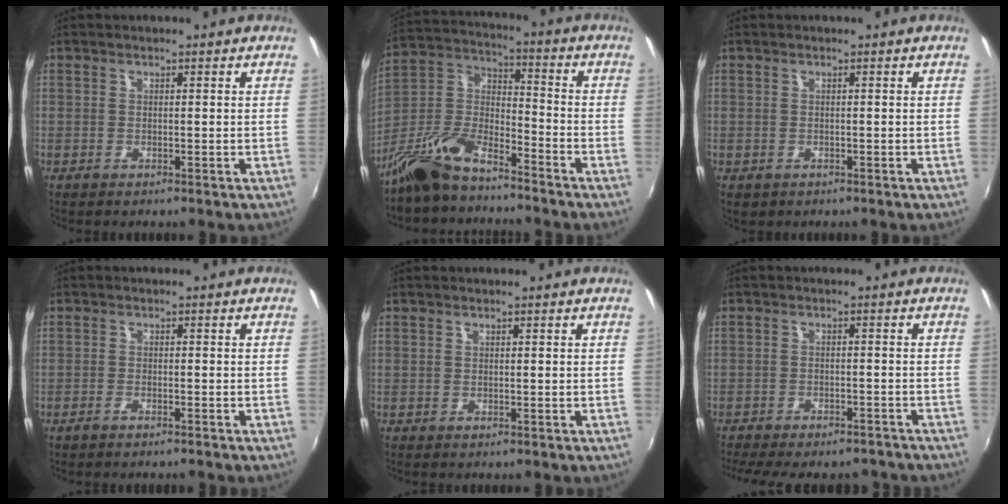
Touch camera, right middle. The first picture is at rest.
{"total": 13.0, "force": [-9.8, 4.7, 7.3], "torque": [-0.170, 0.004, -0.194]}
{"total": 0.7, "force": [-0.2, 0.6, 0.4], "torque": [-0.007, -0.004, -0.003]}
{"total": 2.1, "force": [-1.8, 0.4, 0.9], "torque": [-0.028, -0.003, -0.037]}
{"total": 0.0}
{"total": 14.8, "force": [-12.8, 4.1, 6.1], "torque": [-0.135, -0.017, -0.168]}